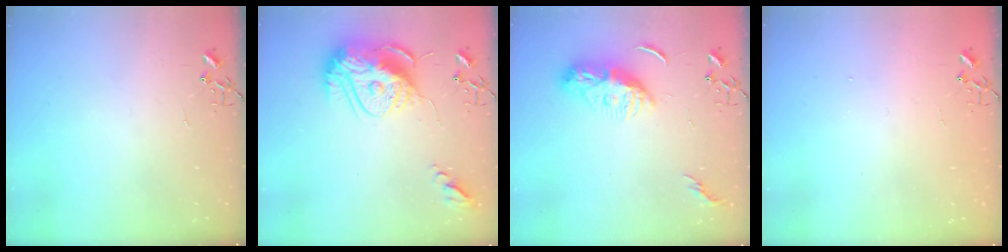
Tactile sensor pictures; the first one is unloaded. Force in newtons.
{"total": 18.4, "press": 18.3, "slide": 1.7}
{"total": 10.2, "press": 10.2, "slide": 0.9}
{"total": 1.4, "press": 1.4, "slide": 0.3}